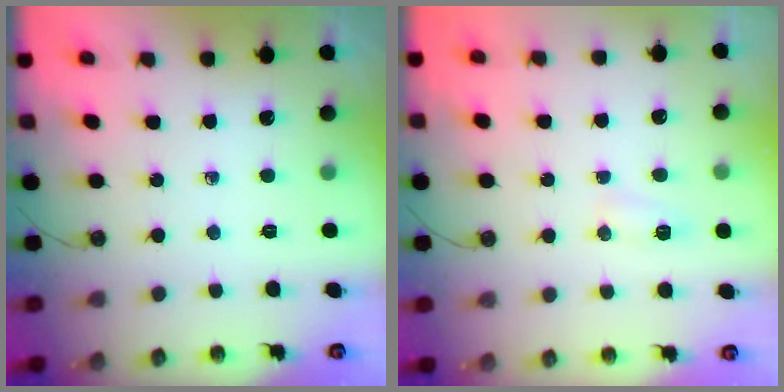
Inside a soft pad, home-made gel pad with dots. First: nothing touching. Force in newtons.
{"total": 5.2, "press": 5.2, "slide": 0.6}